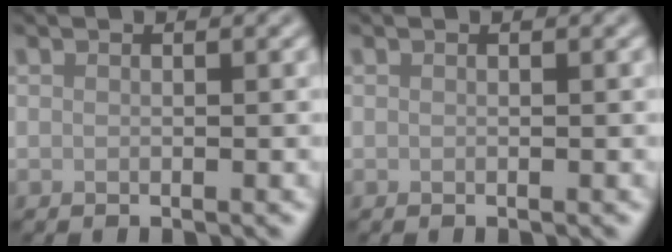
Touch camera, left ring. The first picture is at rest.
{"total": 0.0}